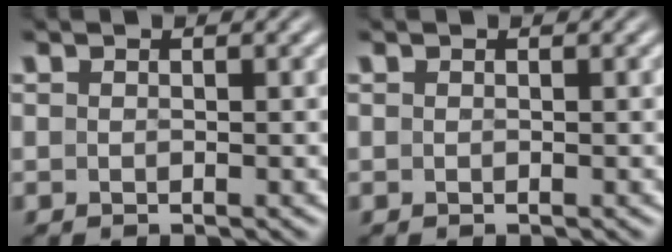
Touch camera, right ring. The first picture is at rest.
{"total": 0.0}